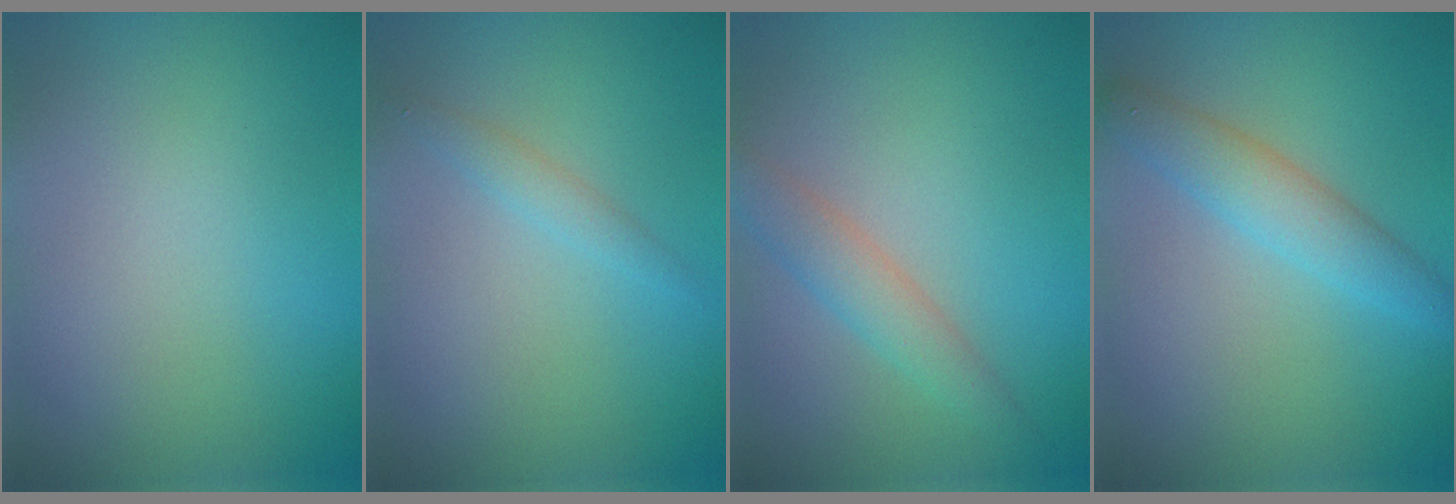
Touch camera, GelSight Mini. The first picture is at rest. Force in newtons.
{"total": 1.5, "press": 1.5, "slide": 0.1}
{"total": 2.7, "press": 2.7, "slide": 0.1}
{"total": 3.0, "press": 3.0, "slide": 0.1}